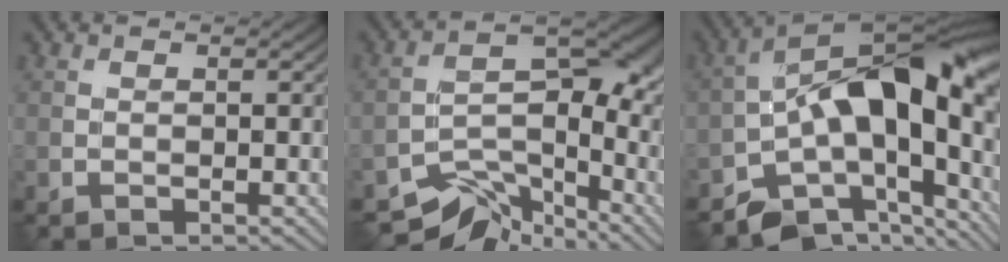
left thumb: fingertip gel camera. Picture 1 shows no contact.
{"total": 10.8, "force": [-7.3, 5.5, 5.6], "torque": [-0.087, -0.023, -0.129]}
{"total": 14.1, "force": [-4.0, 7.2, 11.4], "torque": [-0.165, 0.004, -0.080]}